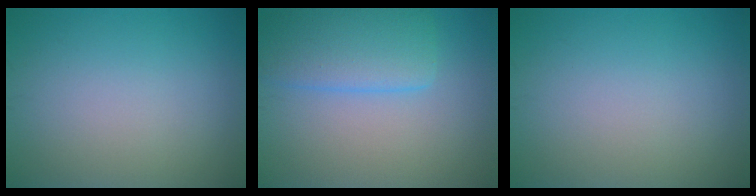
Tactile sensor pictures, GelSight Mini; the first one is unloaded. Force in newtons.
{"total": 4.9, "press": 4.9, "slide": 0.3}
{"total": 0.0}